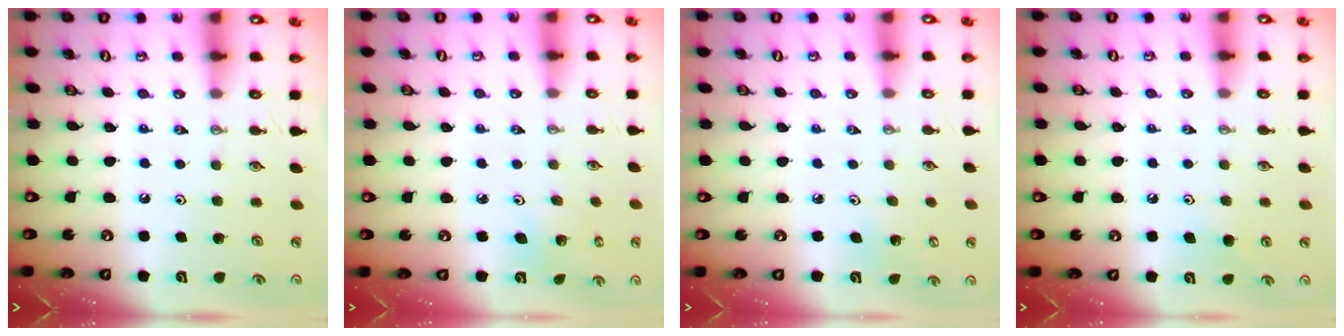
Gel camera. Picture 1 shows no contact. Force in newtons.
{"total": 3.5, "press": 3.5, "slide": 0.2}
{"total": 2.9, "press": 2.9, "slide": 0.2}
{"total": 5.5, "press": 5.4, "slide": 1.2}